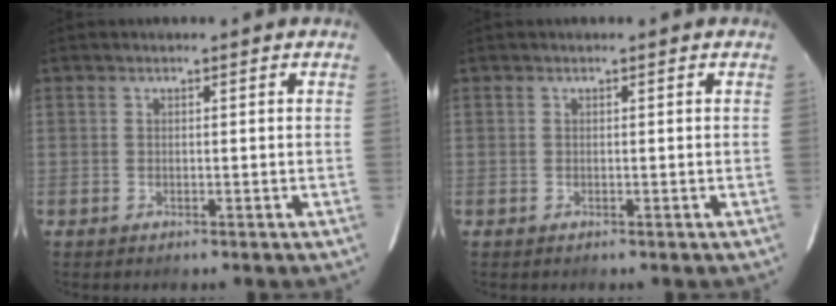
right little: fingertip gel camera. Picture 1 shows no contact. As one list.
[{"total": 0.0}]